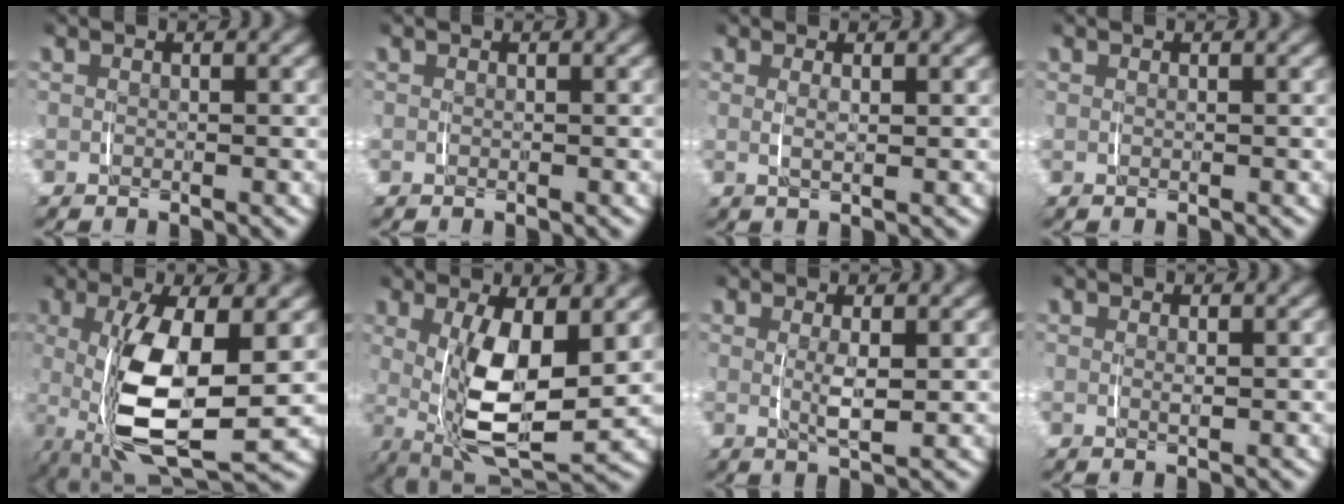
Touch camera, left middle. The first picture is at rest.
{"total": 0.0}
{"total": 1.5, "force": [0.6, 0.1, 1.4], "torque": [-0.027, -0.005, 0.015]}
{"total": 0.0}
{"total": 9.9, "force": [-0.4, 4.4, 8.9], "torque": [-0.198, -0.032, 0.012]}
{"total": 8.7, "force": [-0.2, 4.1, 7.7], "torque": [-0.156, -0.032, 0.013]}
{"total": 2.4, "force": [0.4, 0.4, 2.4], "torque": [-0.046, -0.009, 0.013]}
{"total": 0.7, "force": [0.3, 0.0, 0.6], "torque": [-0.012, -0.003, 0.008]}